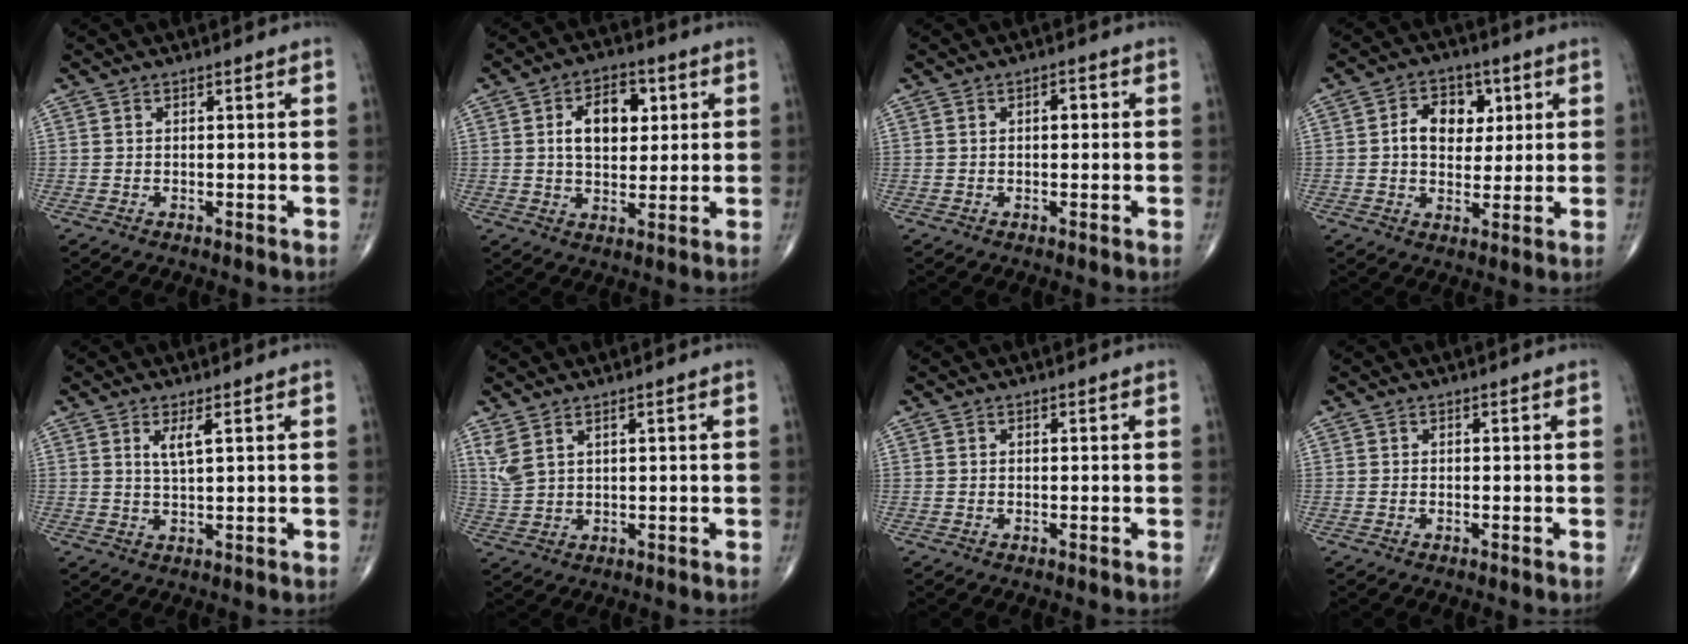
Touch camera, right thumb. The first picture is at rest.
{"total": 10.0, "force": [2.5, 6.1, 7.5], "torque": [-0.094, -0.001, 0.039]}
{"total": 1.7, "force": [0.2, 0.9, 1.4], "torque": [-0.019, 0.003, 0.000]}
{"total": 9.1, "force": [2.0, 6.6, 6.0], "torque": [-0.057, 0.002, 0.030]}
{"total": 2.9, "force": [1.3, 0.3, 2.5], "torque": [-0.056, -0.013, 0.027]}
{"total": 4.0, "force": [2.4, 1.4, 2.8], "torque": [-0.067, -0.006, 0.061]}
{"total": 0.0}
{"total": 0.0}